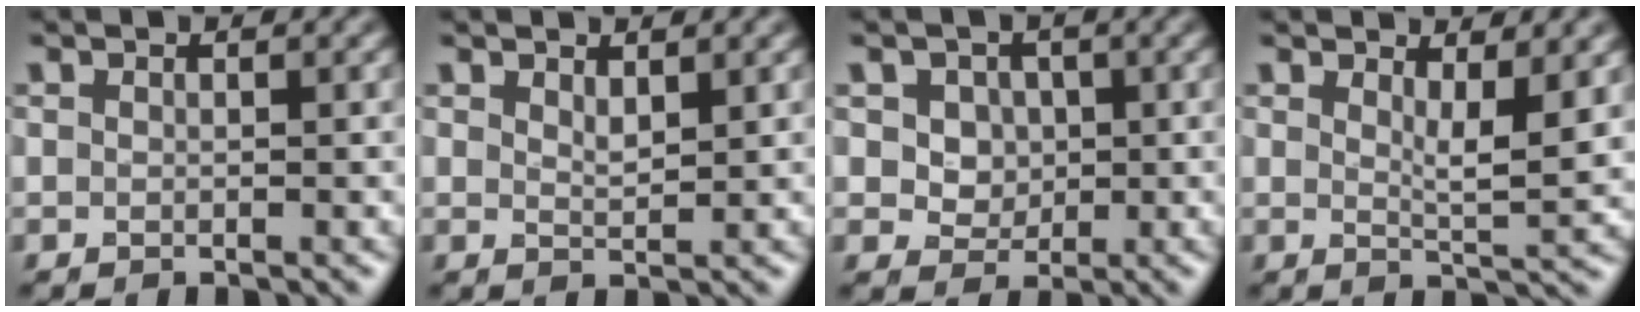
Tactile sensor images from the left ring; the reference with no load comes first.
{"total": 1.3, "force": [1.0, 0.3, 0.8], "torque": [-0.017, -0.001, 0.019]}
{"total": 4.2, "force": [1.4, 3.5, 1.9], "torque": [-0.037, 0.007, 0.024]}
{"total": 3.5, "force": [1.6, 0.8, 3.0], "torque": [-0.046, -0.014, 0.028]}